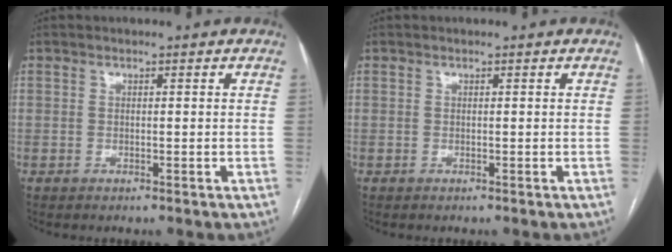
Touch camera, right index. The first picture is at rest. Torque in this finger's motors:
{"motor_torque": [0.00, 0.00, 0.00, 0.00]}